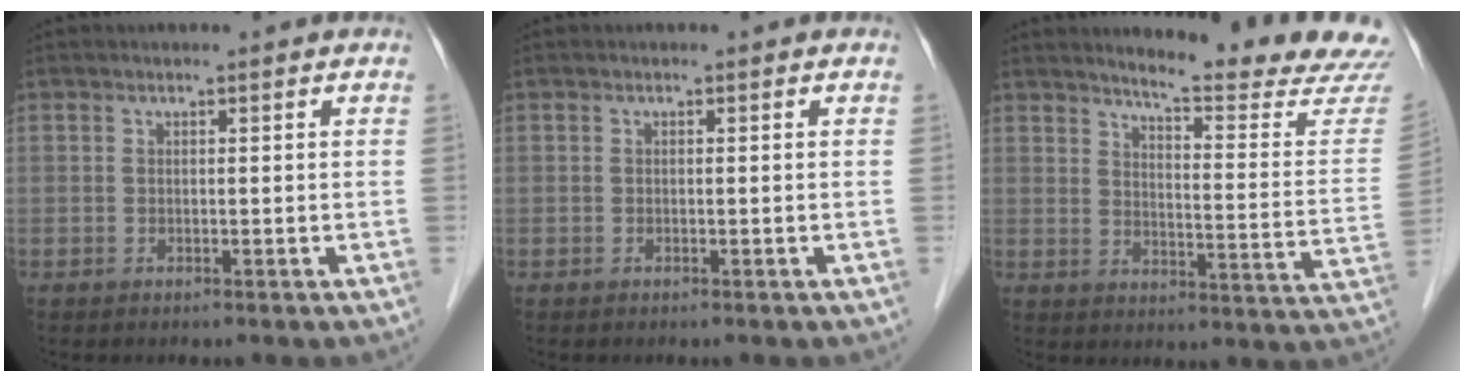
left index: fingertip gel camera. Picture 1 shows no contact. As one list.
[{"total": 0.0}, {"total": 17.2, "force": [16.4, -0.8, 5.1], "torque": [-0.076, -0.116, 0.191]}]